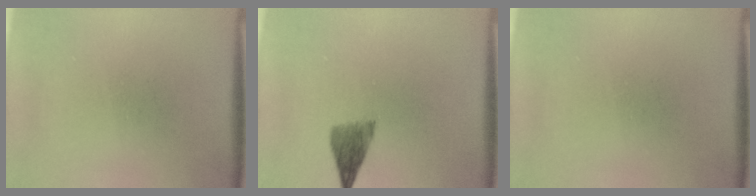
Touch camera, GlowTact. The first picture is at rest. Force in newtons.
{"total": 3.6}
{"total": 0.0}